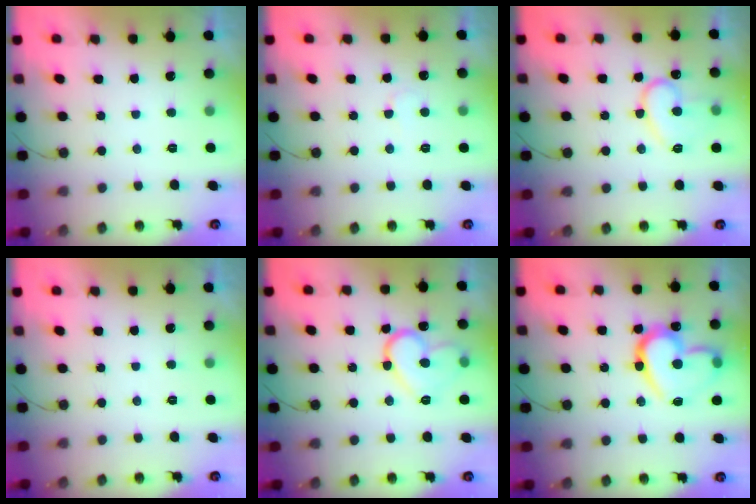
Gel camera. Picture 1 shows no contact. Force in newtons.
{"total": 2.7, "press": 2.7, "slide": 0.2}
{"total": 12.6, "press": 12.6, "slide": 0.9}
{"total": 0.0}
{"total": 13.3, "press": 13.2, "slide": 1.3}
{"total": 18.2, "press": 18.0, "slide": 2.5}